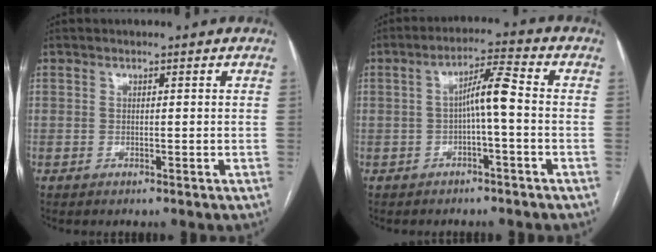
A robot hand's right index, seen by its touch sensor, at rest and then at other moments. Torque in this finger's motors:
{"motor_torque": [0.71, -0.07, 0.32, 0.10]}